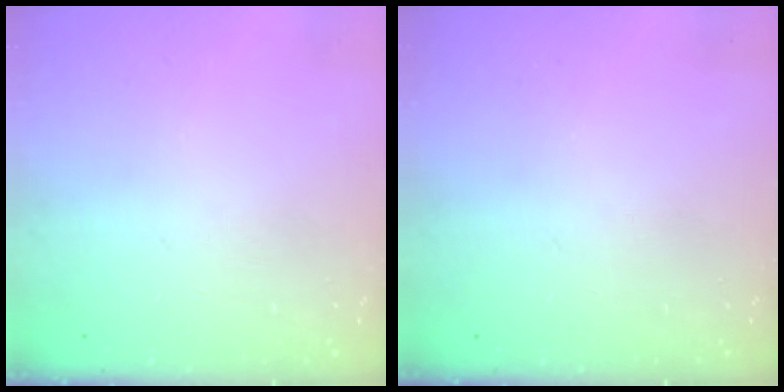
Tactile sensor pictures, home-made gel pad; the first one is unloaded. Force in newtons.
{"total": 0.0}